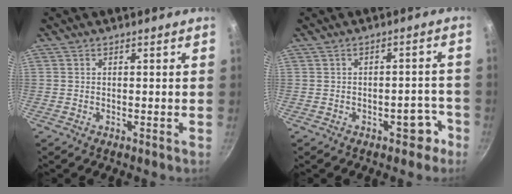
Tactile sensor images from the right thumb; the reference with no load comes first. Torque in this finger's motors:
{"motor_torque": [0.96, 0.35, 0.53, -0.48, 0.19]}